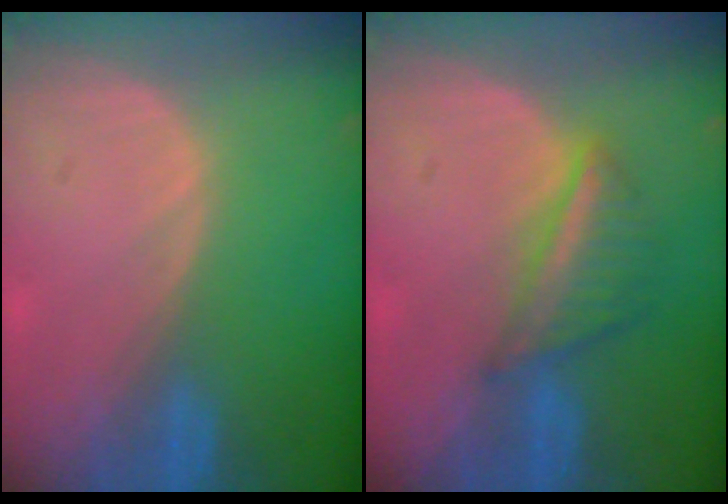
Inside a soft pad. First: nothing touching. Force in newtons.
{"total": 5.3, "press": 5.3, "slide": 0.4}